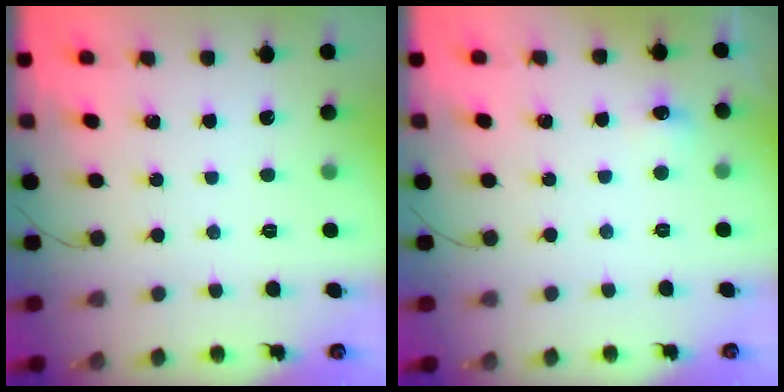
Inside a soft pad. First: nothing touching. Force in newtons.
{"total": 5.1, "press": 4.9, "slide": 1.3}